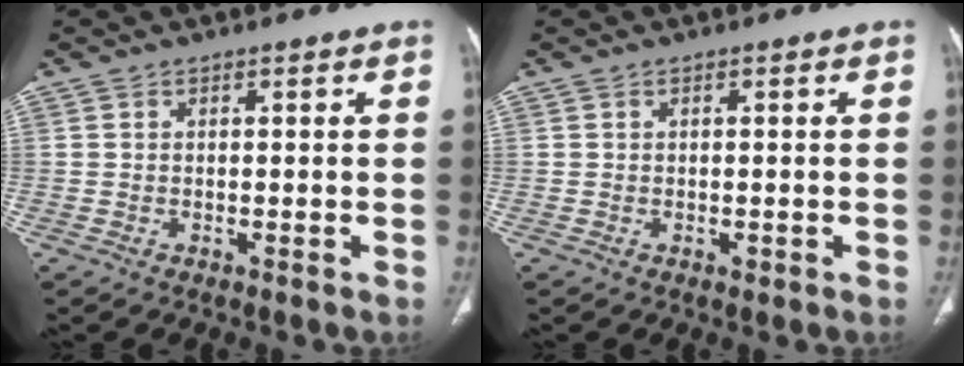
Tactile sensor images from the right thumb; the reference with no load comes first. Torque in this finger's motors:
{"motor_torque": [0.18, 0.60, -0.10, 0.20, -0.03]}